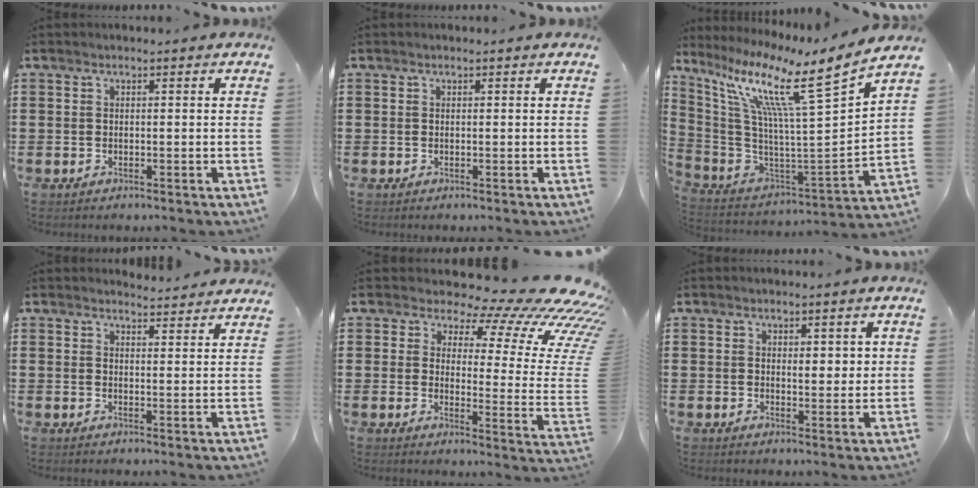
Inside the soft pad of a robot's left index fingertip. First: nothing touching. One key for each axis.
{"total": 0.0}
{"total": 11.6, "fx": 7.6, "fy": -0.1, "fz": 8.7, "tx": -0.192, "ty": -0.065, "tz": 0.109}
{"total": 2.9, "fx": 2.9, "fy": 0.2, "fz": 0.0, "tx": -0.001, "ty": -0.012, "tz": 0.054}
{"total": 12.2, "fx": 9.1, "fy": 3.9, "fz": 7.2, "tx": -0.115, "ty": -0.077, "tz": 0.148}
{"total": 2.0, "fx": 1.1, "fy": 1.2, "fz": 1.1, "tx": -0.009, "ty": 0.000, "tz": 0.016}